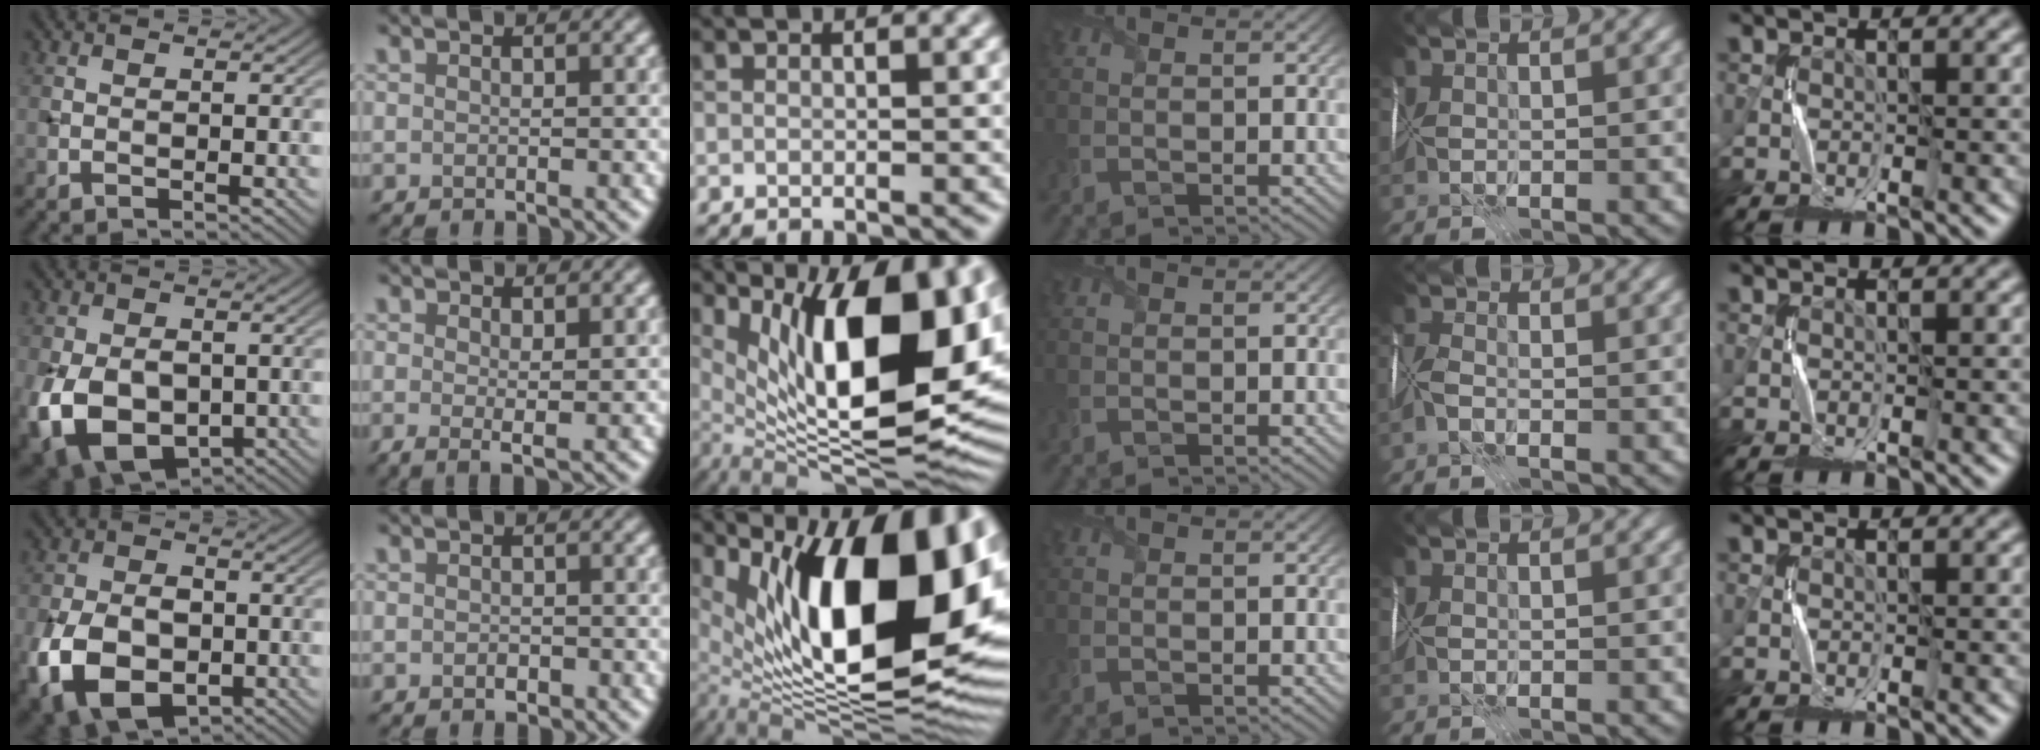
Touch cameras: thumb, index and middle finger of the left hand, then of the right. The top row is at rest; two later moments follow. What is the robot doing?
{"motion": "fold", "object": "wrapping paper"}